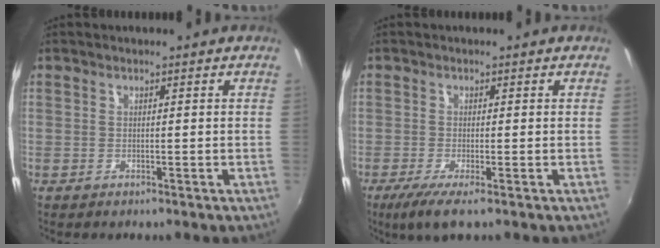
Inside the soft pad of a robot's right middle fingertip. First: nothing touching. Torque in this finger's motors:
{"motor_torque": [0.64, -0.54, 0.09, 0.07]}